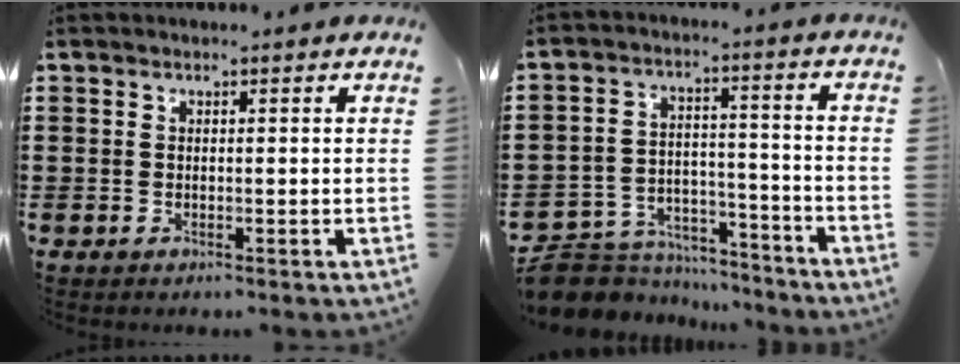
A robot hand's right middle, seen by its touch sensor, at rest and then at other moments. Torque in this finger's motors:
{"motor_torque": [-0.14, -0.01, -0.82, -0.10]}